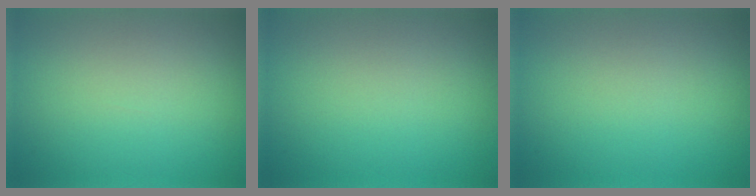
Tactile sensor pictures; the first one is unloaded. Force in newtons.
{"total": 0.0}
{"total": 0.0}